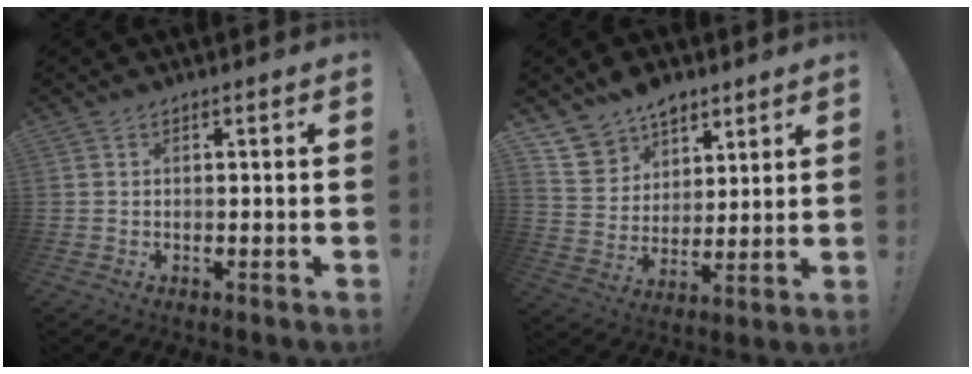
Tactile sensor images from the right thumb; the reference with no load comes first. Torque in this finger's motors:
{"motor_torque": [-0.81, 0.82, 0.07, 0.07, 0.00]}